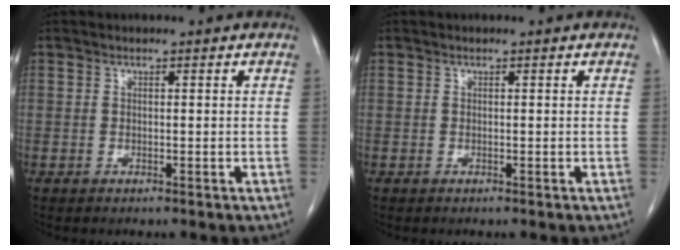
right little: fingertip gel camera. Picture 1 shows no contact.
{"total": 0.0}